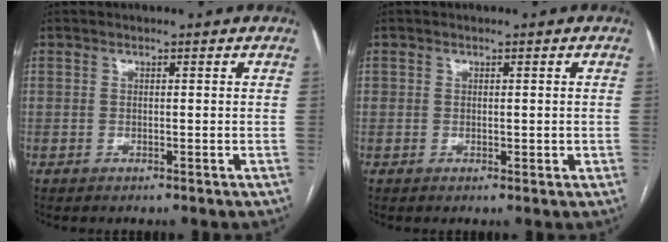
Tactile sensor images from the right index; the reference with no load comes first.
{"total": 1.3, "force": [0.0, 1.1, 0.8], "torque": [-0.009, 0.003, 0.004]}